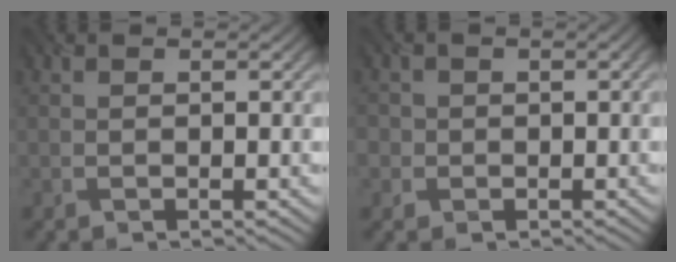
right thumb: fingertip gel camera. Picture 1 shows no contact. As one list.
[{"total": 1.8, "force": [-0.5, 1.7, -0.2], "torque": [0.003, -0.003, -0.012]}]